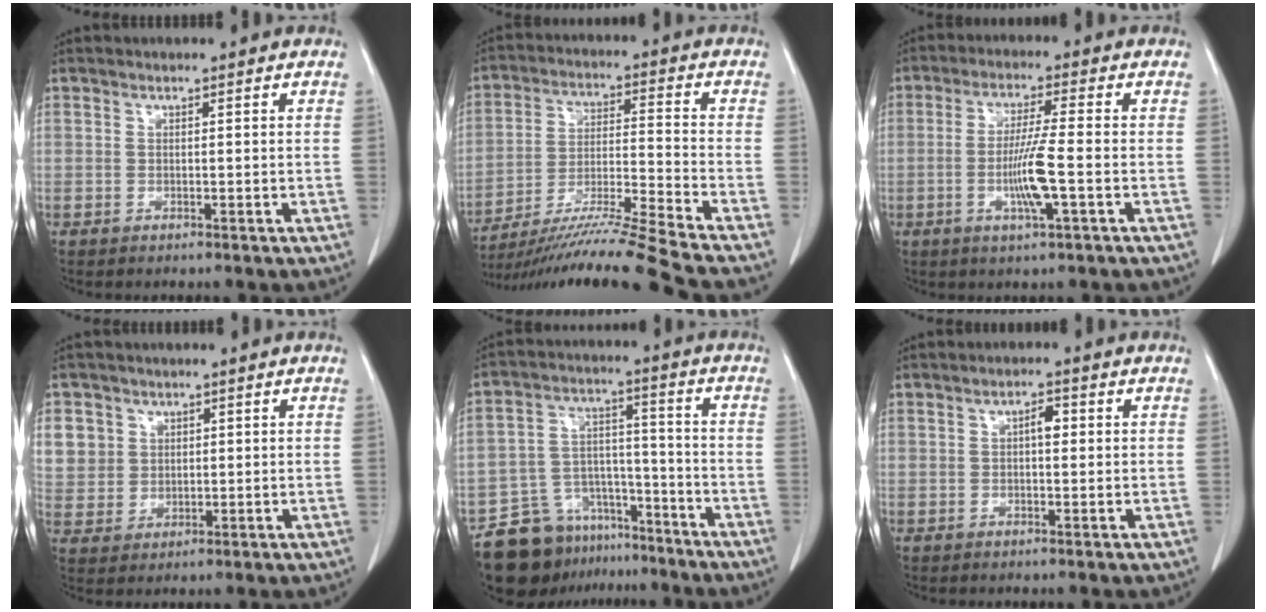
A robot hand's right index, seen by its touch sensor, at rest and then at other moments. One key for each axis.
{"total": 17.2, "fx": -15.0, "fy": -3.0, "fz": 7.8, "tx": -0.145, "ty": -0.020, "tz": -0.258}
{"total": 7.1, "fx": -1.7, "fy": -0.3, "fz": 6.9, "tx": -0.134, "ty": -0.008, "tz": -0.031}
{"total": 8.0, "fx": 3.0, "fy": 7.3, "fz": 1.5, "tx": -0.046, "ty": 0.015, "tz": 0.073}
{"total": 13.3, "fx": -10.2, "fy": 7.5, "fz": 4.0, "tx": -0.065, "ty": 0.042, "tz": -0.167}
{"total": 2.1, "fx": 0.3, "fy": 0.8, "fz": 1.9, "tx": -0.030, "ty": 0.005, "tz": 0.003}